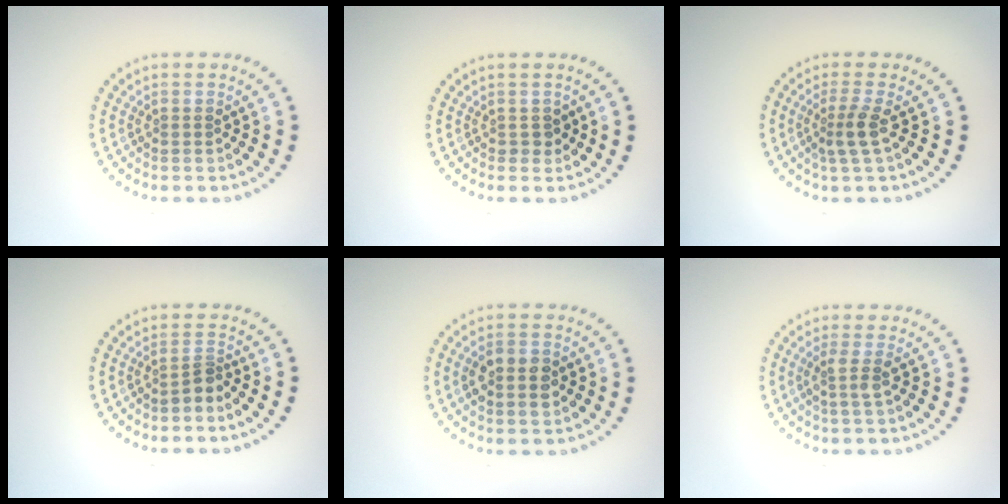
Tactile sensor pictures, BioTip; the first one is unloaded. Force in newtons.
{"total": 1.1, "press": 1.0, "slide": 0.3}
{"total": 2.3, "press": 1.7, "slide": 1.5}
{"total": 1.6, "press": 1.2, "slide": 1.2}
{"total": 3.5, "press": 3.5, "slide": 0.3}
{"total": 1.7, "press": 1.3, "slide": 1.1}